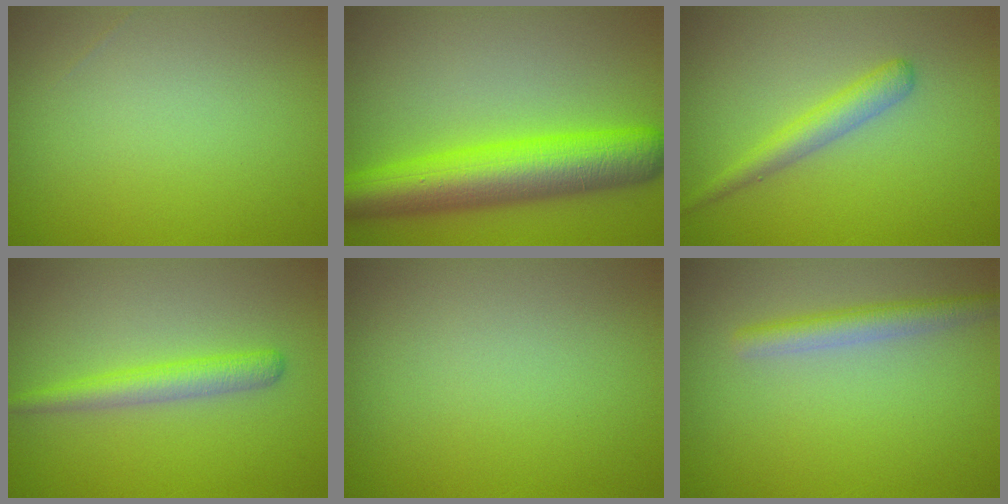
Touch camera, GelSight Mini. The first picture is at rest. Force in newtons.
{"total": 8.8, "press": 8.8, "slide": 0.3}
{"total": 2.3, "press": 2.3, "slide": 0.1}
{"total": 2.6, "press": 2.6, "slide": 0.1}
{"total": 0.0}
{"total": 2.6, "press": 2.6, "slide": 0.1}